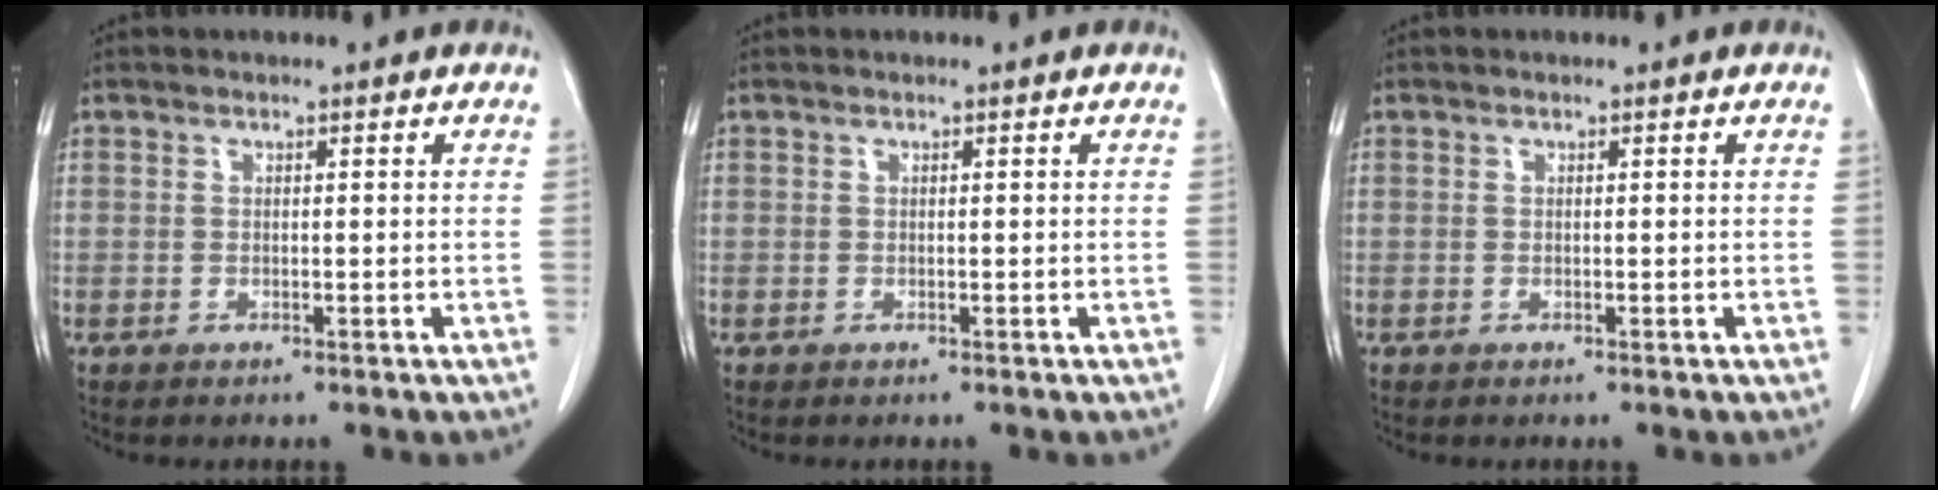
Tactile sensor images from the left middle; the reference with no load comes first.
{"total": 0.0}
{"total": 0.0}